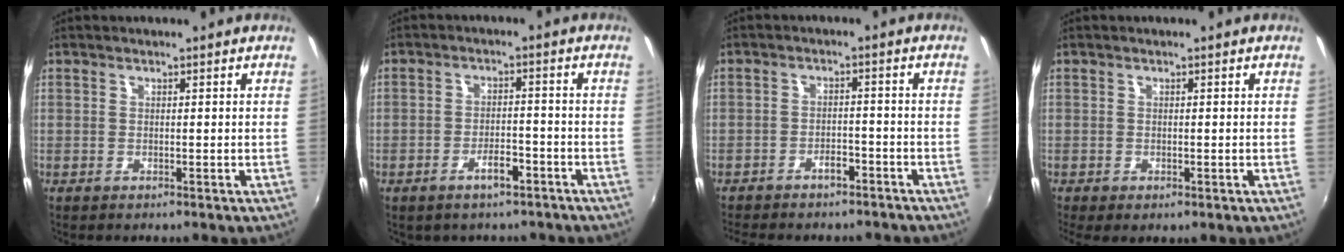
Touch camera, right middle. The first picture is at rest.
{"total": 4.4, "force": [-3.0, 2.0, 2.5], "torque": [-0.049, 0.006, -0.036]}
{"total": 7.1, "force": [-6.2, 2.5, 2.6], "torque": [-0.065, 0.000, -0.083]}
{"total": 1.7, "force": [-0.7, 0.7, 1.4], "torque": [-0.026, -0.008, -0.007]}